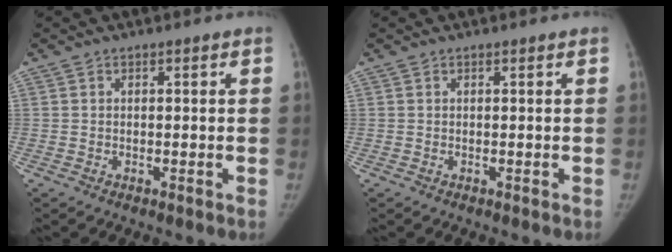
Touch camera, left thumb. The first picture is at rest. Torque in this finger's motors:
{"motor_torque": [0.25, -0.17, 0.37, -0.21, 0.05]}